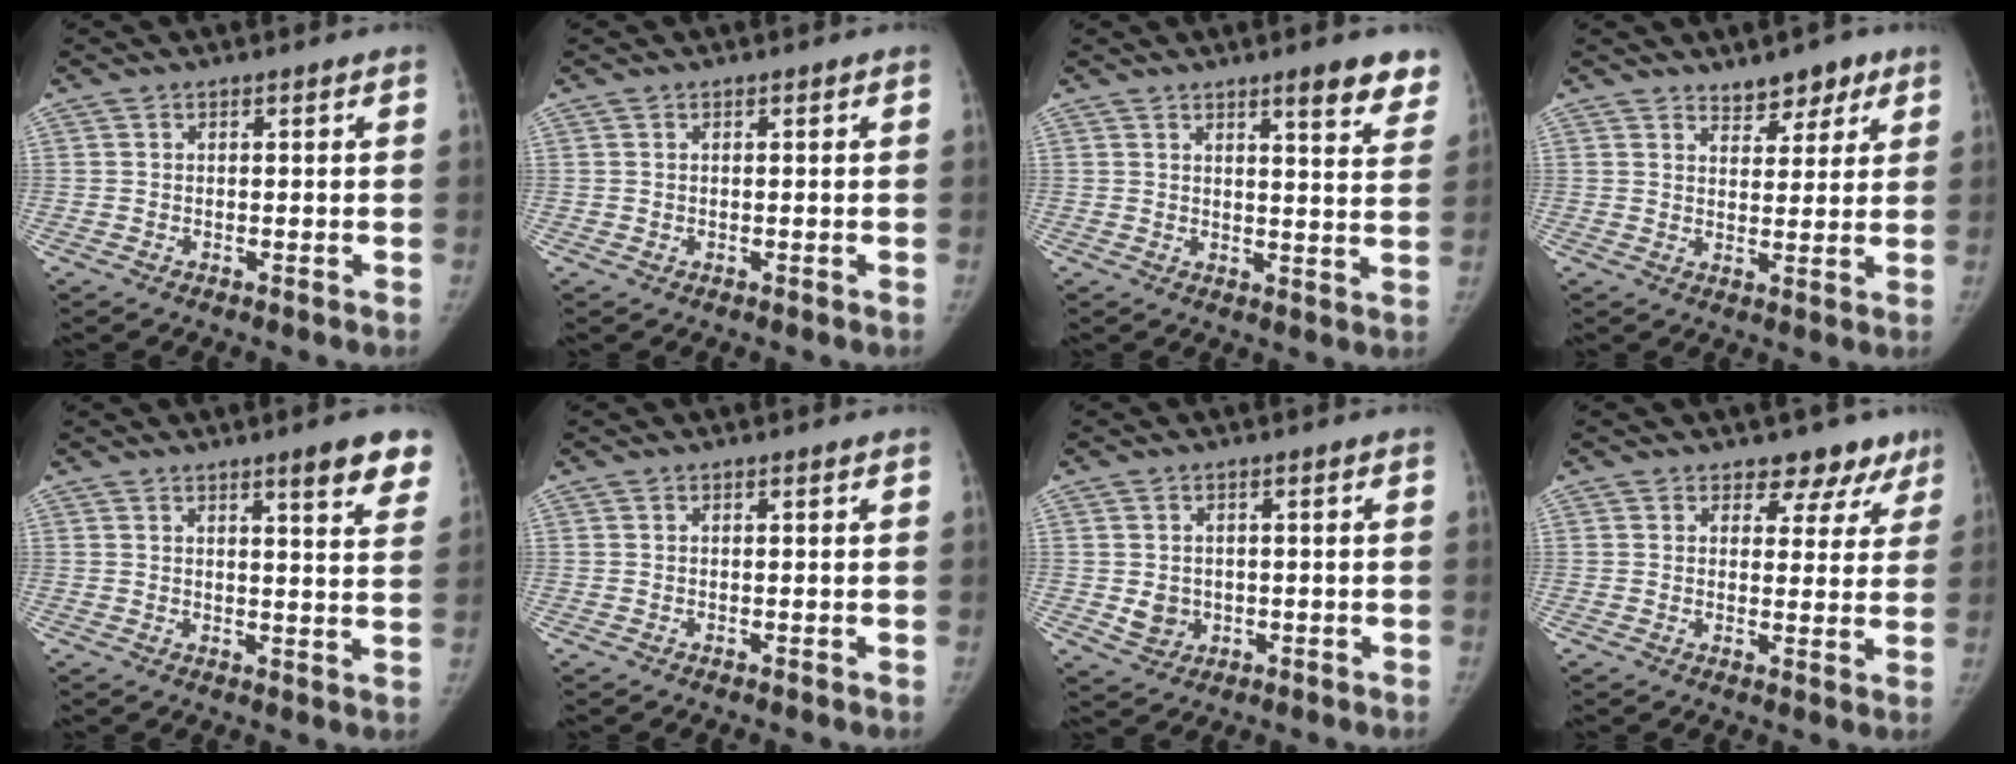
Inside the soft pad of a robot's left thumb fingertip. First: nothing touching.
{"total": 0.0}
{"total": 9.1, "force": [6.5, 1.7, 6.1], "torque": [-0.049, -0.036, 0.077]}
{"total": 5.6, "force": [4.1, 3.1, 2.4], "torque": [0.002, -0.024, 0.061]}
{"total": 8.8, "force": [6.0, 1.4, 6.2], "torque": [-0.057, -0.030, 0.070]}
{"total": 0.0}
{"total": 3.9, "force": [-0.4, 3.5, 1.7], "torque": [-0.010, 0.000, 0.006]}
{"total": 6.9, "force": [5.2, 4.3, 1.4], "torque": [0.030, -0.026, 0.052]}